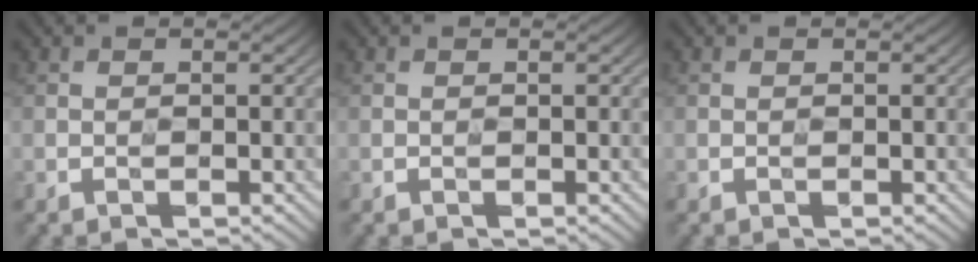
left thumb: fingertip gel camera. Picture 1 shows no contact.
{"total": 0.0}
{"total": 0.0}